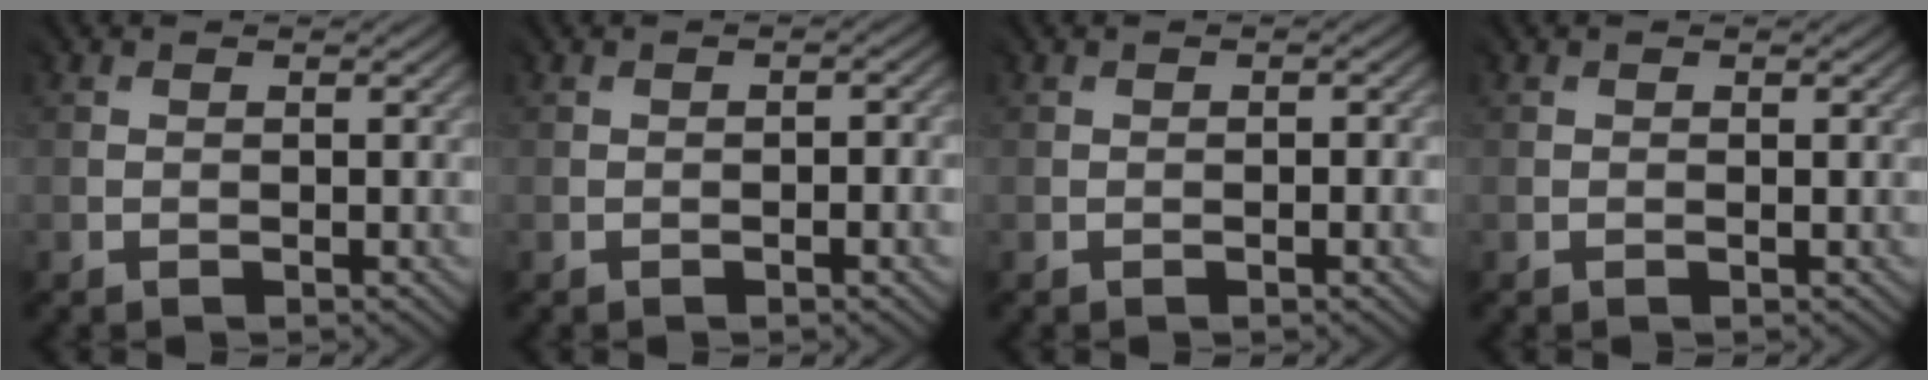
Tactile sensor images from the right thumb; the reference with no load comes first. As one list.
[{"total": 0.9, "force": [-0.8, -0.1, 0.4], "torque": [-0.003, -0.001, -0.009]}, {"total": 0.6, "force": [-0.4, -0.1, 0.3], "torque": [-0.002, 0.000, -0.004]}, {"total": 0.0}]